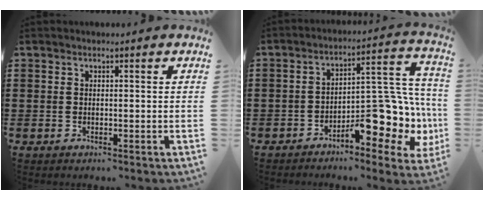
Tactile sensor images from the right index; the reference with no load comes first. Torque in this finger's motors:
{"motor_torque": [2.11, -0.03, 0.41, 0.15]}